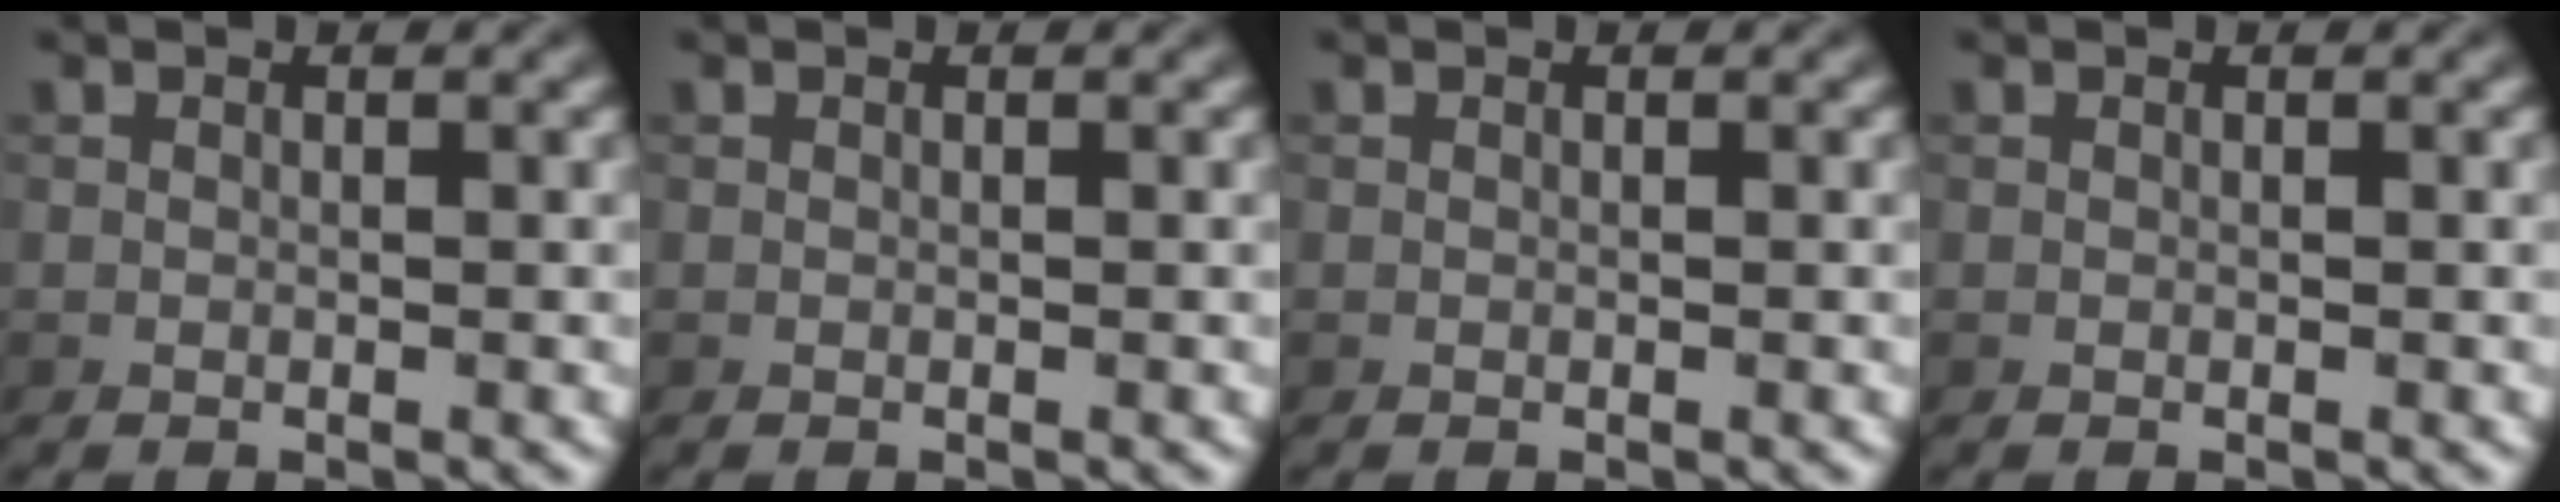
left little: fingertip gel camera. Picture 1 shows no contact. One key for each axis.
{"total": 0.0}
{"total": 0.0}
{"total": 0.0}